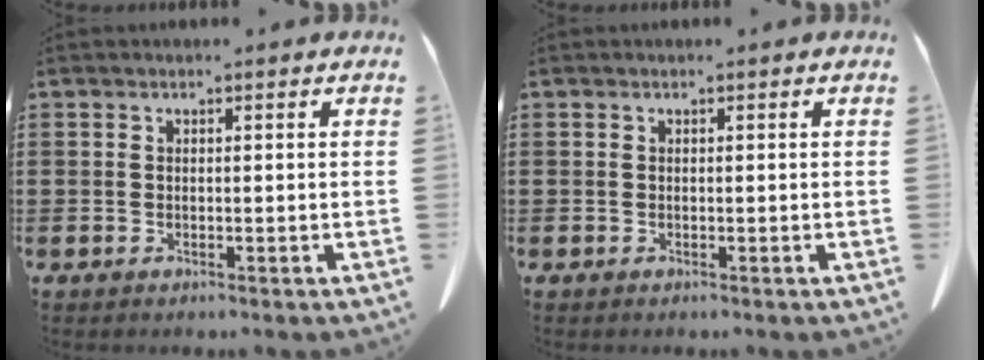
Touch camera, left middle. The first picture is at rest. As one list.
[{"total": 0.0}]